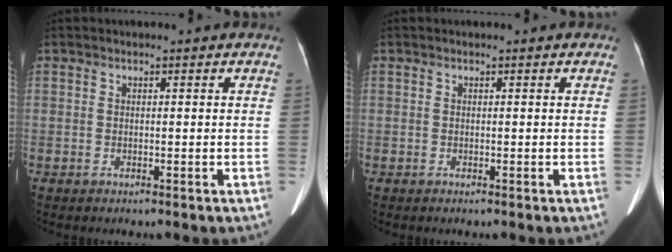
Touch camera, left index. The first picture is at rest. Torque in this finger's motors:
{"motor_torque": [0.00, 0.00, 0.00, 0.00]}